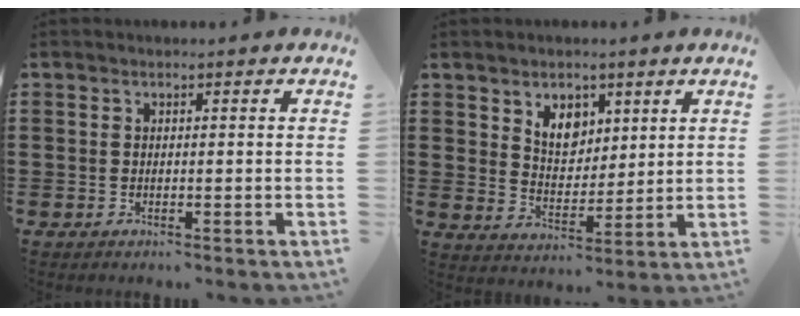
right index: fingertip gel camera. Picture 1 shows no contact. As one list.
[{"total": 5.6, "force": [3.7, 3.6, 2.2], "torque": [-0.051, 0.005, 0.067]}]